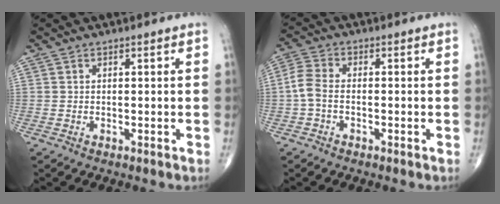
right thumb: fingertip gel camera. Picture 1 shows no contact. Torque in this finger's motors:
{"motor_torque": [-0.33, 0.07, 0.66, 0.02, 0.13]}